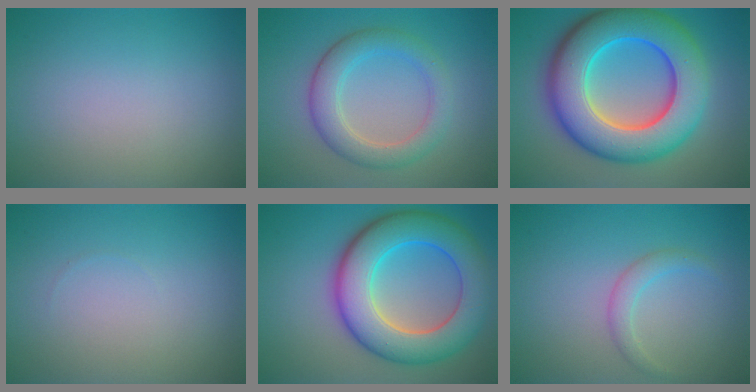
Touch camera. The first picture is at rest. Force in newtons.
{"total": 4.4, "press": 4.4, "slide": 0.1}
{"total": 12.8, "press": 12.8, "slide": 0.3}
{"total": 0.0}
{"total": 10.0, "press": 10.0, "slide": 0.2}
{"total": 1.6, "press": 1.6, "slide": 0.1}